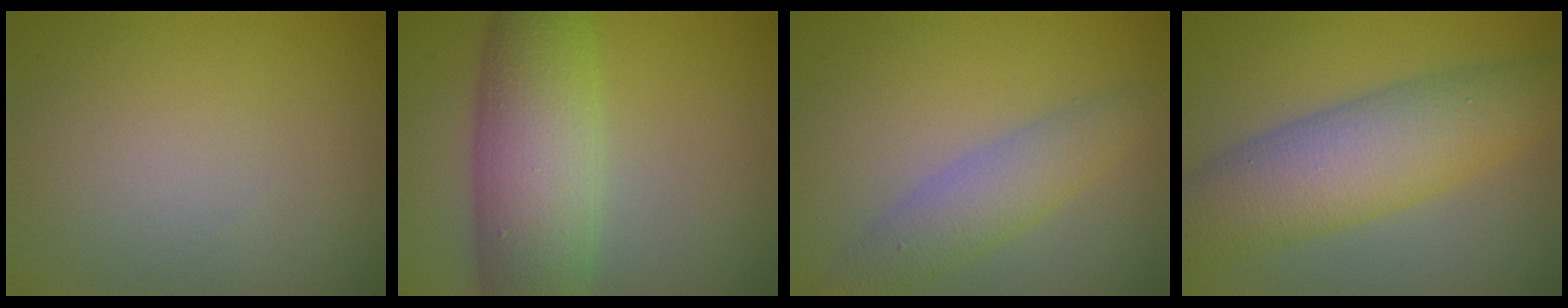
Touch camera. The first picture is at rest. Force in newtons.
{"total": 8.4, "press": 8.4, "slide": 0.2}
{"total": 3.6, "press": 3.6, "slide": 0.2}
{"total": 8.3, "press": 8.3, "slide": 0.2}